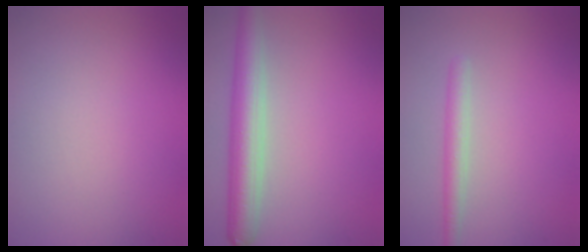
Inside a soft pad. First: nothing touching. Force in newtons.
{"total": 5.0, "press": 4.9, "slide": 0.2}
{"total": 1.8, "press": 1.8, "slide": 0.1}